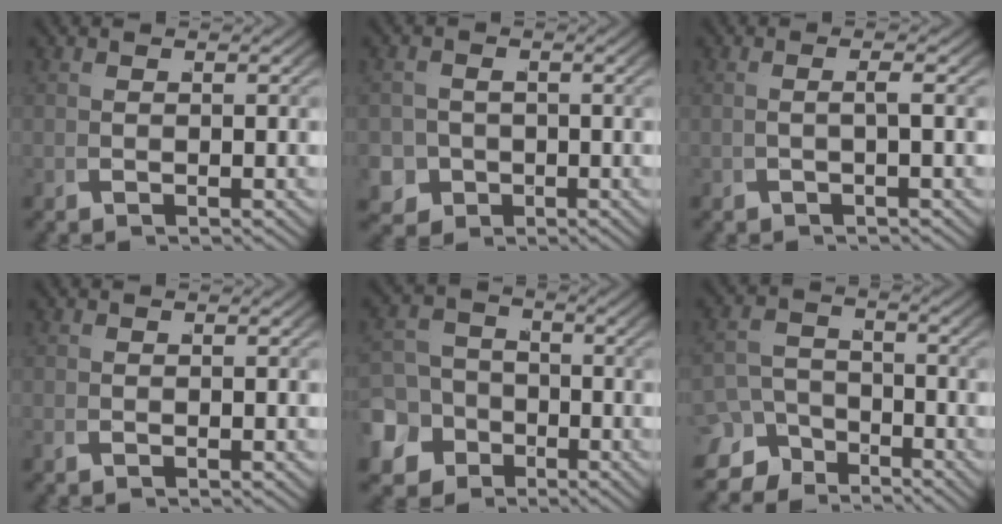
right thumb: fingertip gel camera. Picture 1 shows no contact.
{"total": 6.4, "force": [-2.6, 5.6, 1.9], "torque": [-0.048, -0.039, -0.031]}
{"total": 1.2, "force": [-0.2, -0.1, 1.1], "torque": [-0.030, 0.002, 0.001]}
{"total": 0.0}
{"total": 10.5, "force": [-4.1, 8.9, 3.5], "torque": [-0.056, -0.041, -0.065]}
{"total": 6.0, "force": [-3.5, 4.3, 2.3], "torque": [-0.017, -0.029, -0.053]}